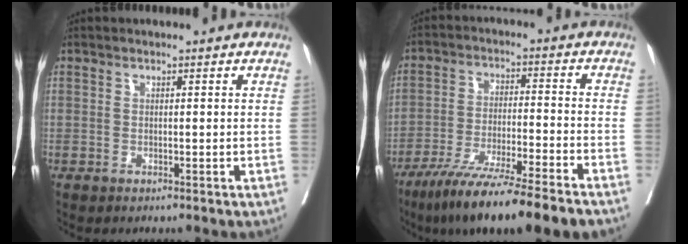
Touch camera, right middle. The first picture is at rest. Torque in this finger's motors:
{"motor_torque": [1.16, -0.98, 0.37, 0.14]}